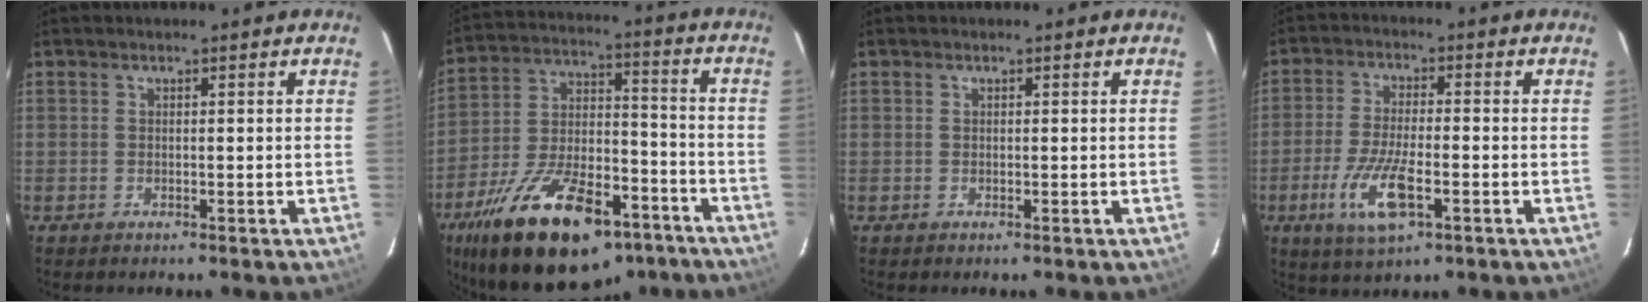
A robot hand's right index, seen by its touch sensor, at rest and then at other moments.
{"total": 27.9, "force": [-18.4, 12.1, 17.1], "torque": [-0.315, -0.005, -0.275]}
{"total": 0.5, "force": [0.0, 0.5, -0.1], "torque": [0.004, 0.002, -0.001]}
{"total": 10.2, "force": [-3.9, 3.2, 8.9], "torque": [-0.189, -0.014, -0.074]}